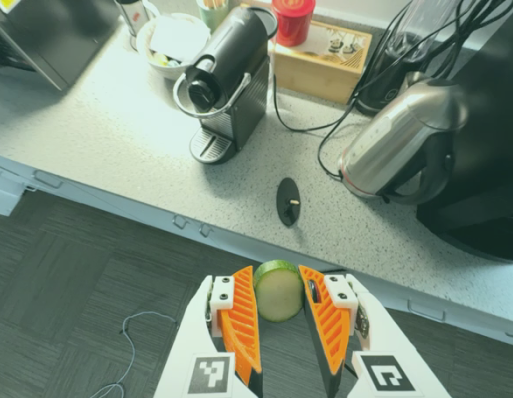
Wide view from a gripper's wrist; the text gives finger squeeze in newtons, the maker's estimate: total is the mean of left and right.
{"total": 9.2, "left": 8.8, "right": 9.7}